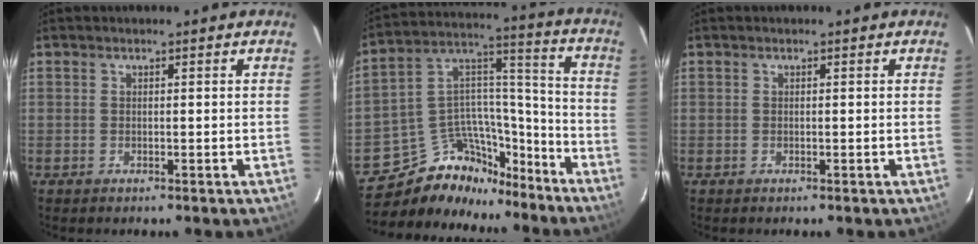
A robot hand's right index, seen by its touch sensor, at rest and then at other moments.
{"total": 19.1, "force": [-15.2, 9.6, 6.3], "torque": [-0.128, 0.076, -0.235]}
{"total": 0.0}